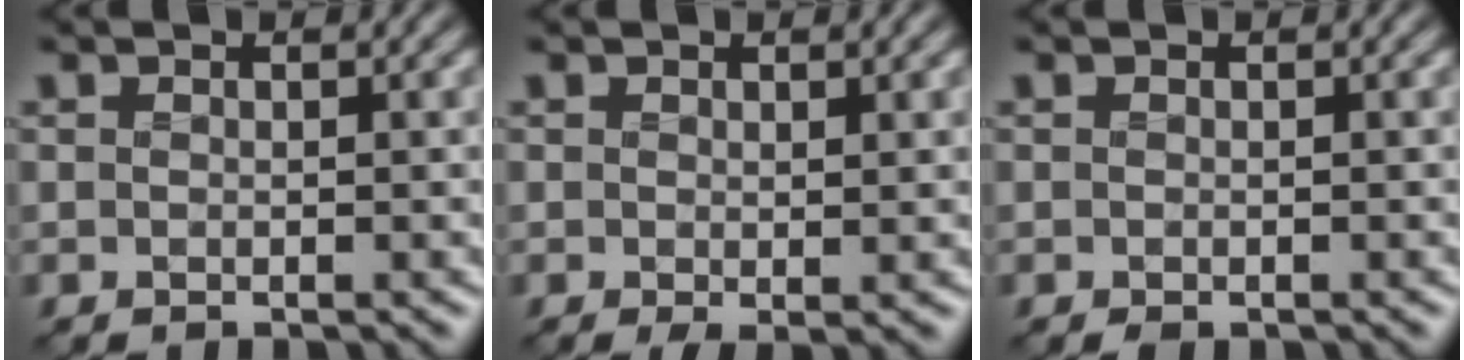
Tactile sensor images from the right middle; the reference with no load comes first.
{"total": 1.0, "force": [0.2, 0.2, 0.9], "torque": [-0.019, -0.003, 0.009]}
{"total": 0.0}